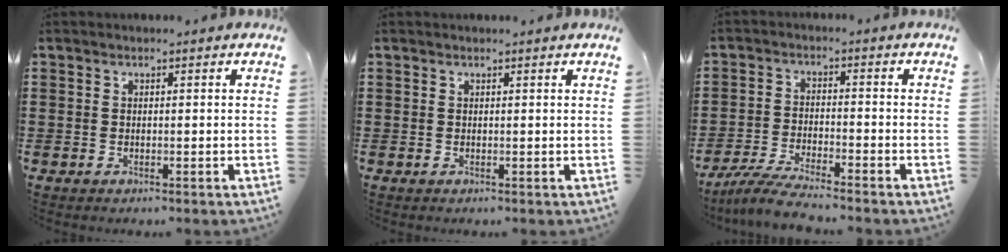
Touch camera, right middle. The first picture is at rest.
{"total": 0.0}
{"total": 5.4, "force": [-4.9, 0.0, 2.2], "torque": [-0.059, -0.017, -0.097]}